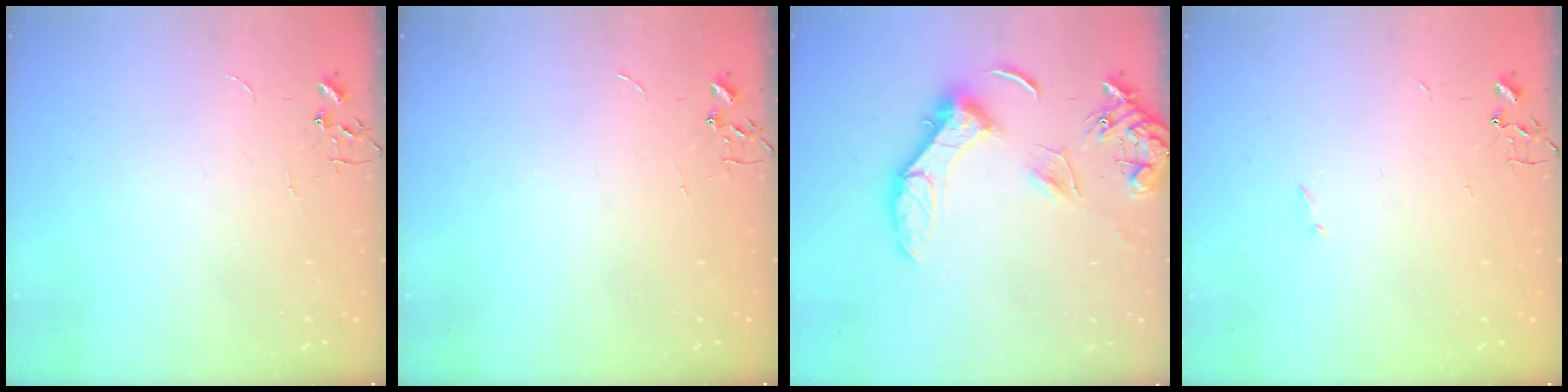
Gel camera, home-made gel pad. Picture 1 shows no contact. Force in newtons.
{"total": 0.0}
{"total": 14.7, "press": 14.7, "slide": 1.4}
{"total": 0.8, "press": 0.8, "slide": 0.2}